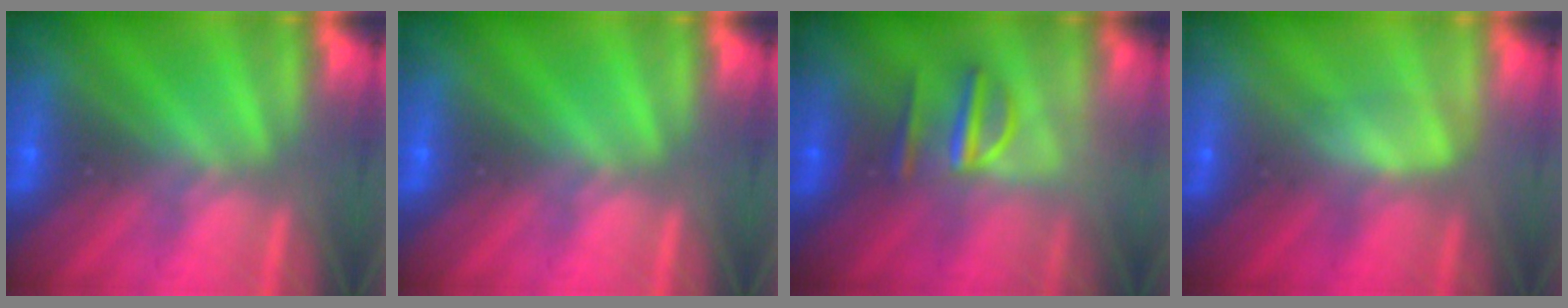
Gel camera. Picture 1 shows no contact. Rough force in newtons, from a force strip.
{"total": 0.0}
{"total": 2.8}
{"total": 2.4}